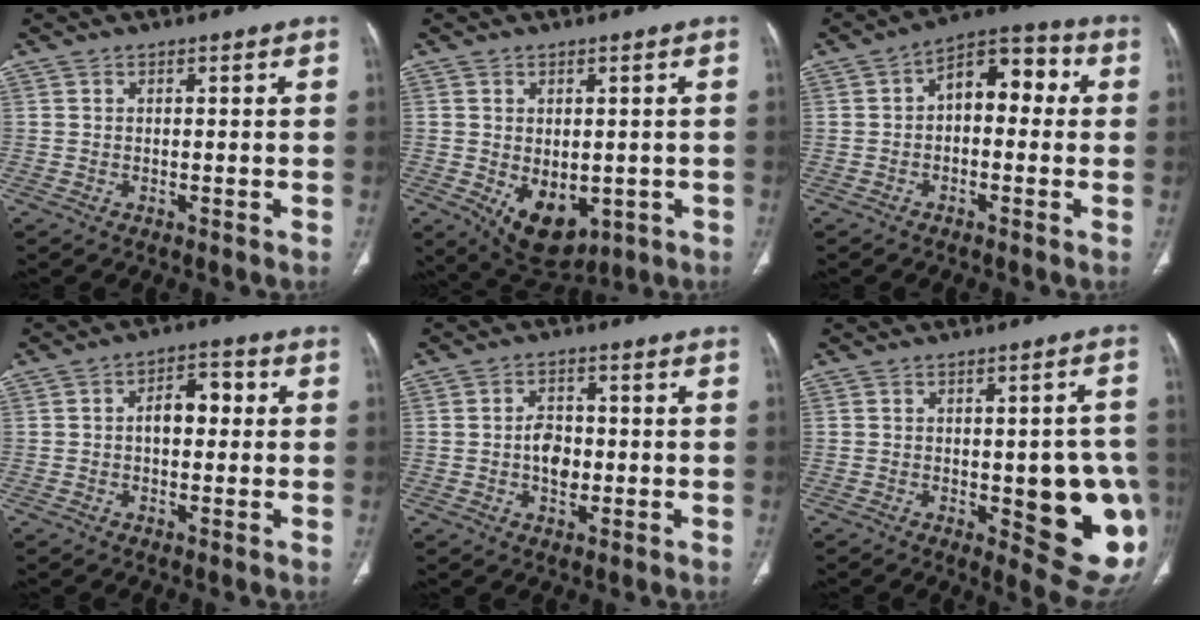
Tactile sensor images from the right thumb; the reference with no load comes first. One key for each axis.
{"total": 9.9, "fx": -2.5, "fy": 6.5, "fz": 7.1, "tx": -0.081, "ty": -0.010, "tz": -0.013}
{"total": 9.7, "fx": 0.8, "fy": 5.9, "fz": 7.7, "tx": -0.080, "ty": 0.036, "tz": -0.004}
{"total": 6.3, "fx": 0.4, "fy": 3.9, "fz": 5.0, "tx": -0.059, "ty": 0.022, "tz": -0.001}
{"total": 5.2, "fx": -0.6, "fy": 3.6, "fz": 3.7, "tx": -0.048, "ty": 0.010, "tz": -0.012}
{"total": 17.4, "fx": -3.5, "fy": 6.5, "fz": 15.7, "tx": -0.138, "ty": 0.006, "tz": -0.020}